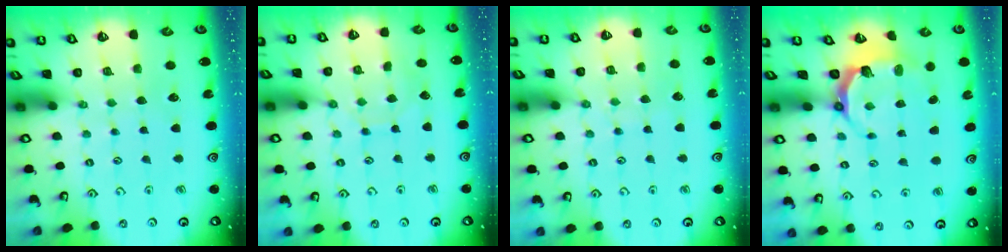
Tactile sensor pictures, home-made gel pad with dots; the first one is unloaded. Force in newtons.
{"total": 6.0, "press": 5.9, "slide": 0.6}
{"total": 4.6, "press": 4.6, "slide": 0.4}
{"total": 5.0, "press": 3.4, "slide": 3.6}